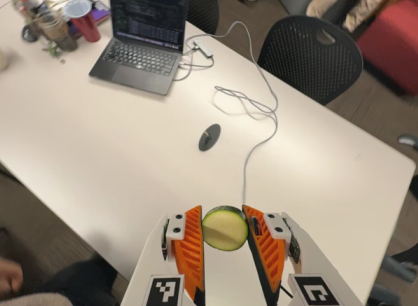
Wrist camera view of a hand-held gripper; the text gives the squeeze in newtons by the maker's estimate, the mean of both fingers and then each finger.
{"total": 9.5, "left": 9.6, "right": 9.3}